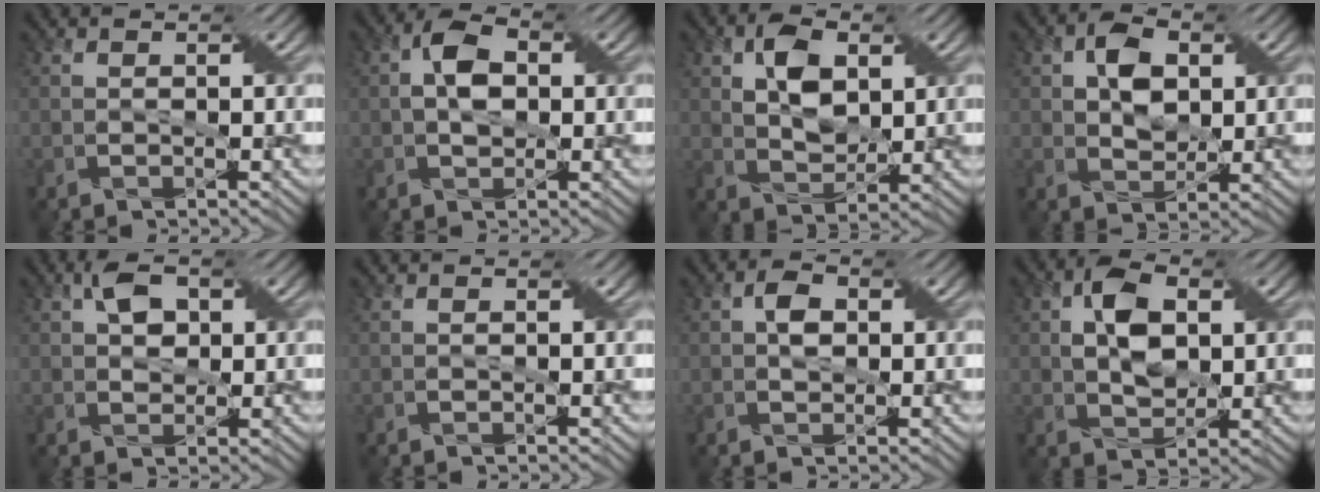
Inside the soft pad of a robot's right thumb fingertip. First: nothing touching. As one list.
[{"total": 4.6, "force": [0.3, 2.9, 3.6], "torque": [-0.069, 0.006, 0.000]}, {"total": 6.7, "force": [2.3, 4.0, 4.8], "torque": [-0.094, 0.003, 0.038]}, {"total": 5.5, "force": [1.6, 3.7, 3.7], "torque": [-0.071, 0.005, 0.022]}, {"total": 3.6, "force": [1.1, 2.4, 2.5], "torque": [-0.049, 0.007, 0.016]}, {"total": 0.0}, {"total": 2.6, "force": [0.3, 1.7, 1.9], "torque": [-0.034, 0.005, 0.001]}, {"total": 6.5, "force": [1.4, 3.9, 5.0], "torque": [-0.098, 0.008, 0.019]}]